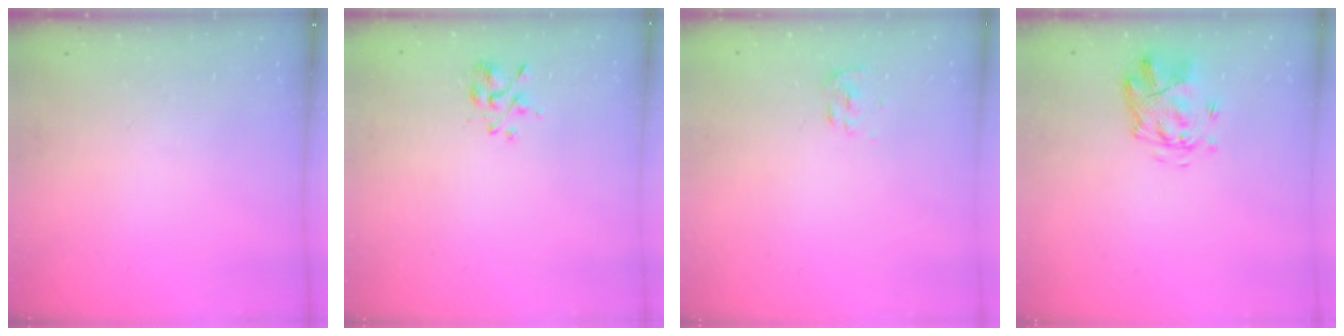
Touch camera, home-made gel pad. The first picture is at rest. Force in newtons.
{"total": 2.4, "press": 2.1, "slide": 1.2}
{"total": 2.3, "press": 2.1, "slide": 0.9}
{"total": 3.8, "press": 3.4, "slide": 1.7}